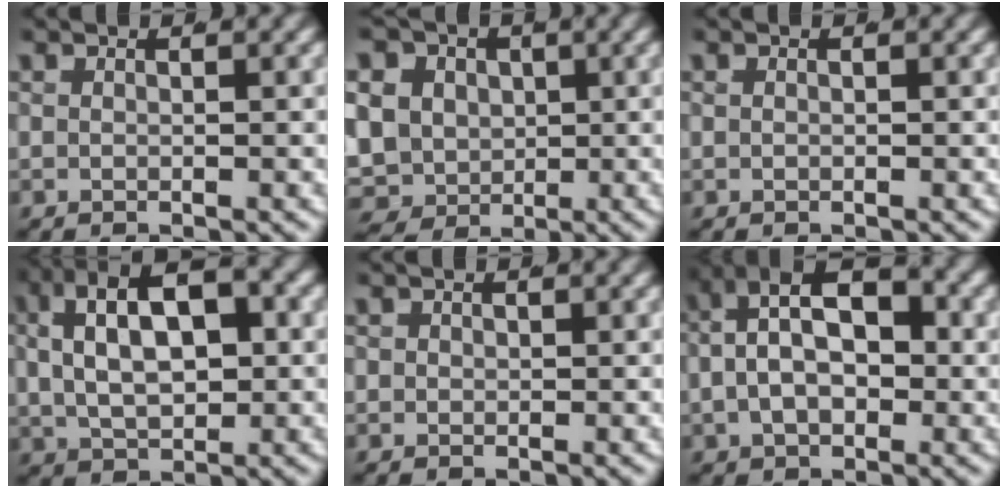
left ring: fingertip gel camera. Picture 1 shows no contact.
{"total": 13.6, "force": [-2.5, 12.5, 4.7], "torque": [-0.142, -0.059, -0.048]}
{"total": 0.0}
{"total": 9.2, "force": [1.4, 6.0, 6.8], "torque": [-0.121, 0.001, 0.018]}
{"total": 0.8, "force": [-0.2, 0.7, 0.2], "torque": [-0.013, -0.006, 0.001]}
{"total": 9.1, "force": [0.7, 6.2, 6.6], "torque": [-0.114, 0.005, -0.002]}